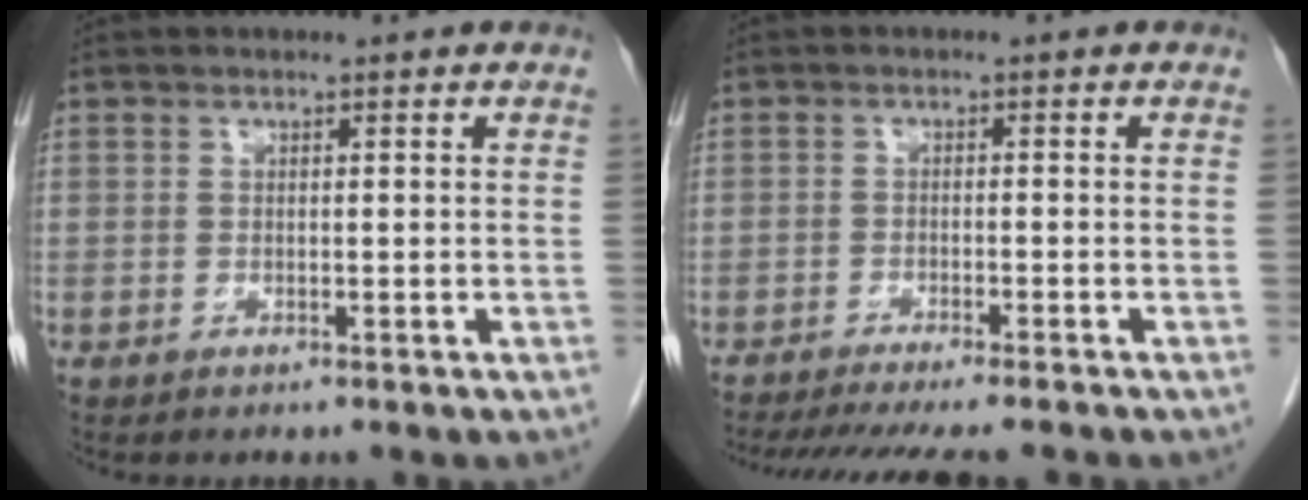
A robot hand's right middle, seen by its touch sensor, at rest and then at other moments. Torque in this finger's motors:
{"motor_torque": [0.89, -0.89, 0.11, 0.04]}